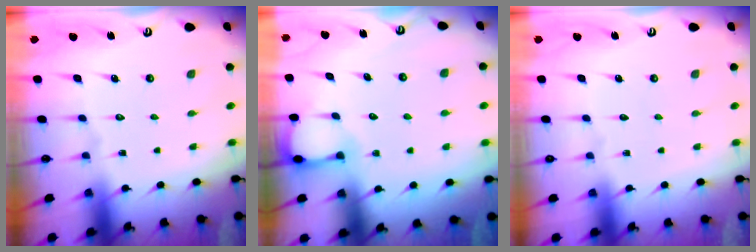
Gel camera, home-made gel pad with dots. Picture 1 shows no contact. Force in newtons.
{"total": 2.0, "press": 2.0, "slide": 0.3}
{"total": 0.0}